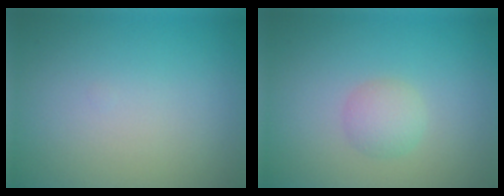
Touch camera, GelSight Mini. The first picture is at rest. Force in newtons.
{"total": 1.9, "press": 1.9, "slide": 0.0}